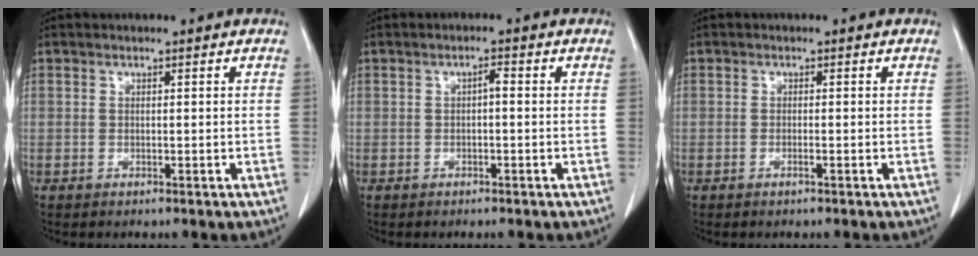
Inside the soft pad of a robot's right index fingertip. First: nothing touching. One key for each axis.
{"total": 1.2, "fx": -0.1, "fy": 0.4, "fz": 1.2, "tx": -0.019, "ty": 0.004, "tz": -0.002}
{"total": 0.9, "fx": -0.4, "fy": 0.0, "fz": 0.7, "tx": -0.017, "ty": -0.001, "tz": -0.007}